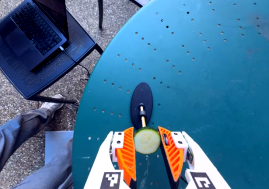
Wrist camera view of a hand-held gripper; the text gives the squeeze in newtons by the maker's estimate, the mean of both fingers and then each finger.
{"total": 11.6, "left": 11.6, "right": 11.5}